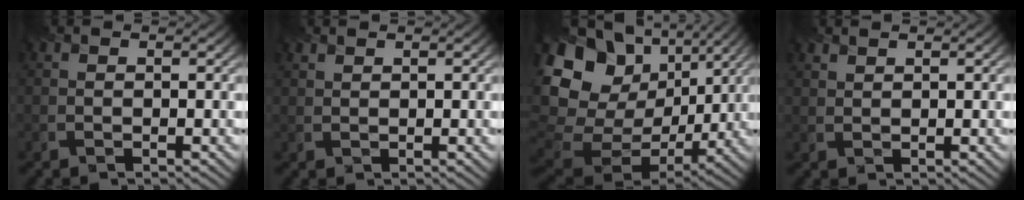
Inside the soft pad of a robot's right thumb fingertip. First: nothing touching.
{"total": 0.8, "force": [0.8, 0.1, 0.0], "torque": [-0.008, 0.000, 0.023]}
{"total": 19.0, "force": [5.4, 14.2, 11.5], "torque": [-0.264, 0.008, 0.119]}
{"total": 1.2, "force": [1.1, 0.3, 0.2], "torque": [-0.008, -0.001, 0.031]}